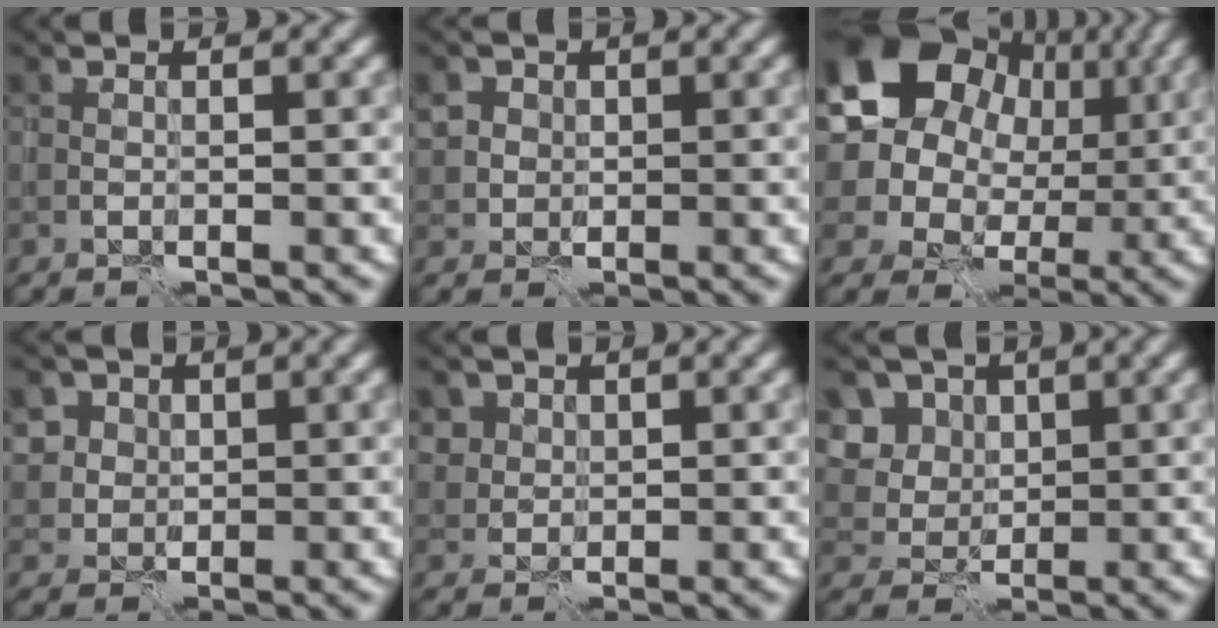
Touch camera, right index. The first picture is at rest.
{"total": 2.9, "force": [0.8, 2.7, 0.9], "torque": [-0.024, 0.009, 0.020]}
{"total": 19.8, "force": [6.1, 16.8, 8.6], "torque": [-0.181, 0.033, 0.069]}
{"total": 3.9, "force": [1.6, 3.4, 1.1], "torque": [-0.029, 0.004, 0.034]}
{"total": 2.0, "force": [1.1, 1.6, 0.2], "torque": [-0.008, -0.005, 0.028]}
{"total": 7.0, "force": [3.1, 5.6, 2.7], "torque": [-0.060, 0.013, 0.046]}